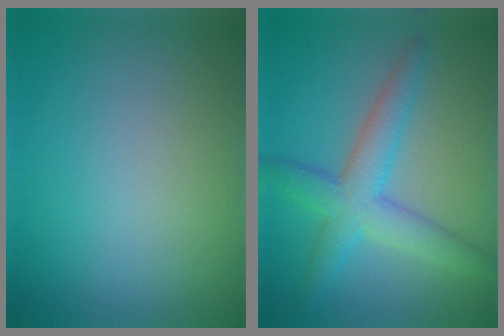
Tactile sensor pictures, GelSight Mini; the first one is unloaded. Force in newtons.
{"total": 4.8, "press": 4.8, "slide": 0.1}